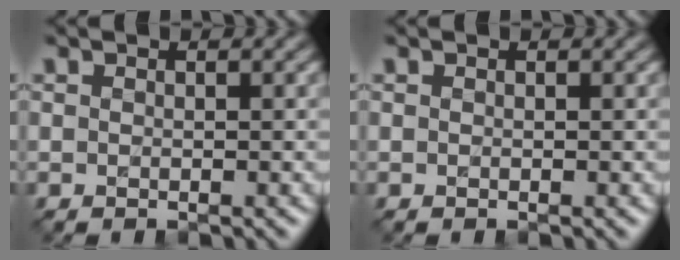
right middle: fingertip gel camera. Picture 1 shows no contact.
{"total": 0.0}